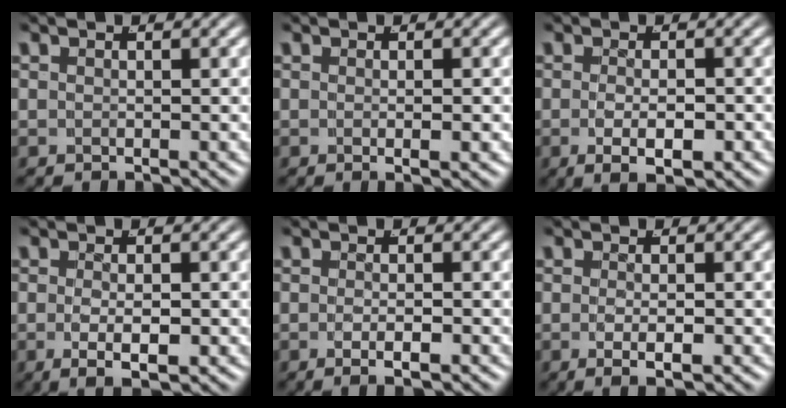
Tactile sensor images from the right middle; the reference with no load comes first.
{"total": 1.0, "force": [-0.3, -0.3, 0.9], "torque": [-0.013, -0.004, -0.003]}
{"total": 3.9, "force": [-1.6, 1.3, 3.3], "torque": [-0.059, -0.017, -0.014]}
{"total": 3.6, "force": [-1.3, 1.0, 3.2], "torque": [-0.060, -0.018, -0.009]}
{"total": 1.9, "force": [-1.1, -0.2, 1.4], "torque": [-0.030, -0.009, -0.012]}
{"total": 2.3, "force": [-1.0, 0.1, 2.0], "torque": [-0.040, -0.011, -0.008]}